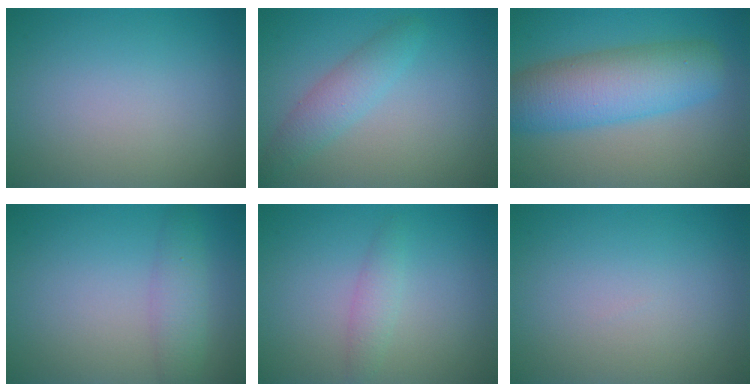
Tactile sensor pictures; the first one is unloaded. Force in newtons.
{"total": 2.7, "press": 2.7, "slide": 0.1}
{"total": 7.7, "press": 7.7, "slide": 0.2}
{"total": 2.8, "press": 2.8, "slide": 0.1}
{"total": 1.5, "press": 1.5, "slide": 0.0}
{"total": 0.0}